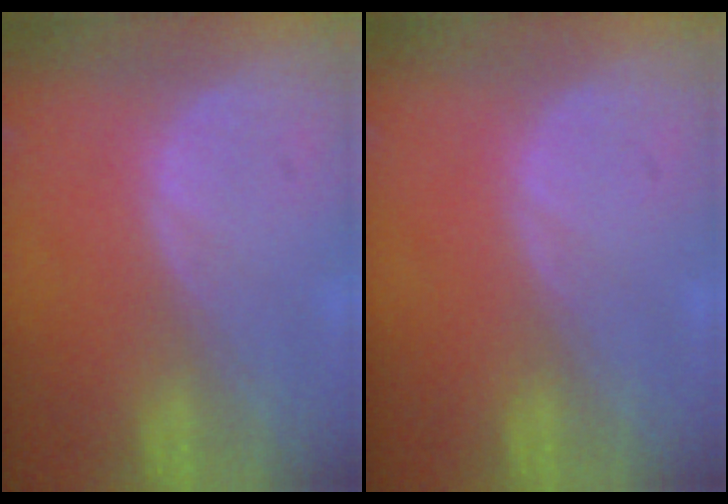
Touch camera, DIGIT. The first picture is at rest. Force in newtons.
{"total": 0.0}